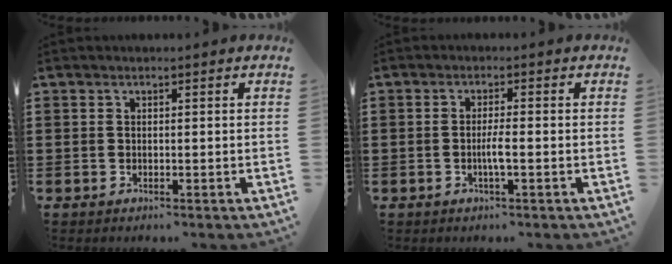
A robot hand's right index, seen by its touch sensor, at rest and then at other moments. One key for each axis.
{"total": 2.6, "fx": -0.8, "fy": 0.2, "fz": 2.4, "tx": -0.052, "ty": -0.002, "tz": -0.017}